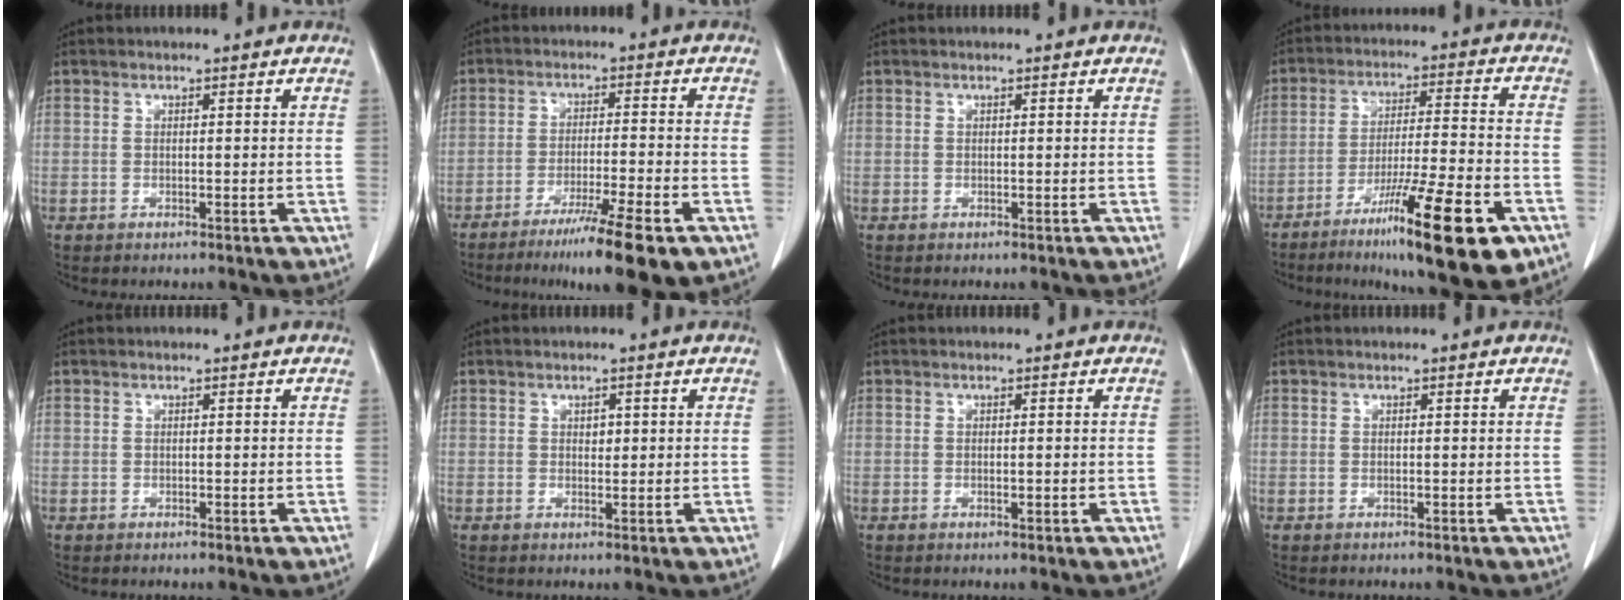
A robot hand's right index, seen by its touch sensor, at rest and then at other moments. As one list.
[{"total": 11.3, "force": [-7.3, -0.2, 8.7], "torque": [-0.133, -0.028, -0.115]}, {"total": 0.0}, {"total": 17.6, "force": [-9.7, 1.1, 14.7], "torque": [-0.208, -0.028, -0.153]}, {"total": 0.0}, {"total": 1.2, "force": [0.3, 0.8, 0.8], "torque": [-0.009, 0.000, 0.004]}, {"total": 0.8, "force": [-0.2, 0.1, 0.8], "torque": [-0.011, -0.002, -0.002]}, {"total": 0.0}]